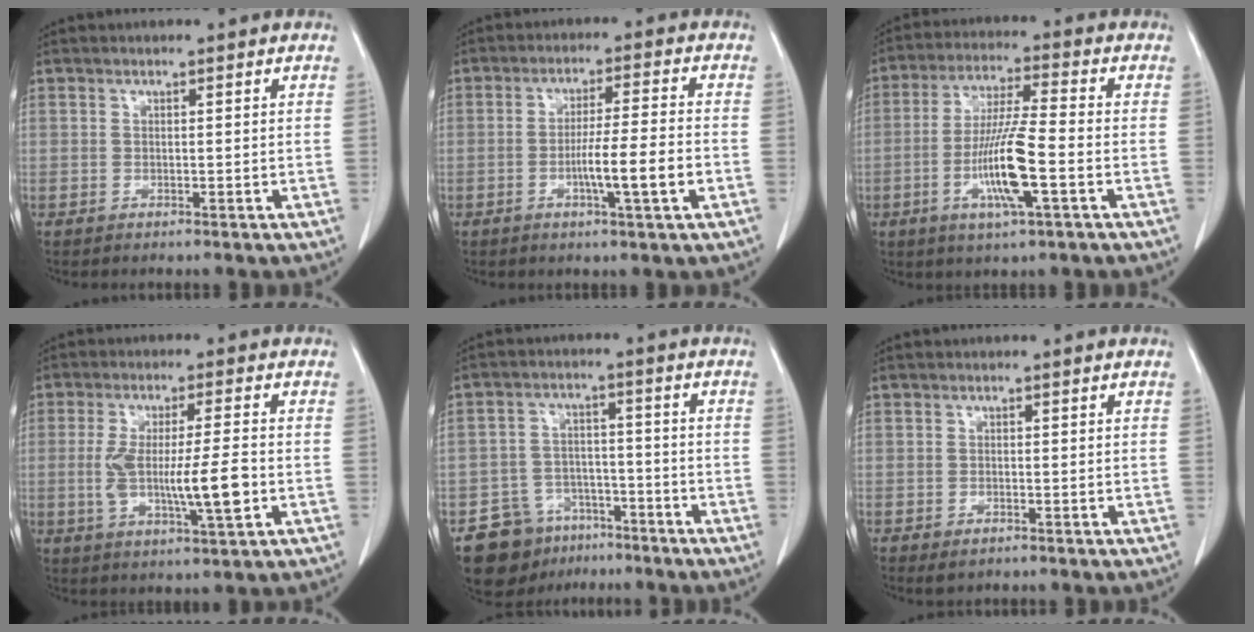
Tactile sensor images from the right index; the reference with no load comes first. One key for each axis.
{"total": 7.9, "fx": -2.5, "fy": -0.3, "fz": 7.5, "tx": -0.124, "ty": -0.004, "tz": -0.044}
{"total": 11.2, "fx": -3.3, "fy": 0.4, "fz": 10.7, "tx": -0.210, "ty": -0.012, "tz": -0.066}
{"total": 10.6, "fx": -1.6, "fy": 1.2, "fz": 10.4, "tx": -0.194, "ty": -0.005, "tz": -0.027}
{"total": 9.5, "fx": -6.4, "fy": 6.7, "fz": 2.1, "tx": -0.038, "ty": 0.025, "tz": -0.099}
{"total": 1.6, "fx": -1.0, "fy": 0.7, "fz": 1.0, "tx": -0.018, "ty": -0.002, "tz": -0.009}